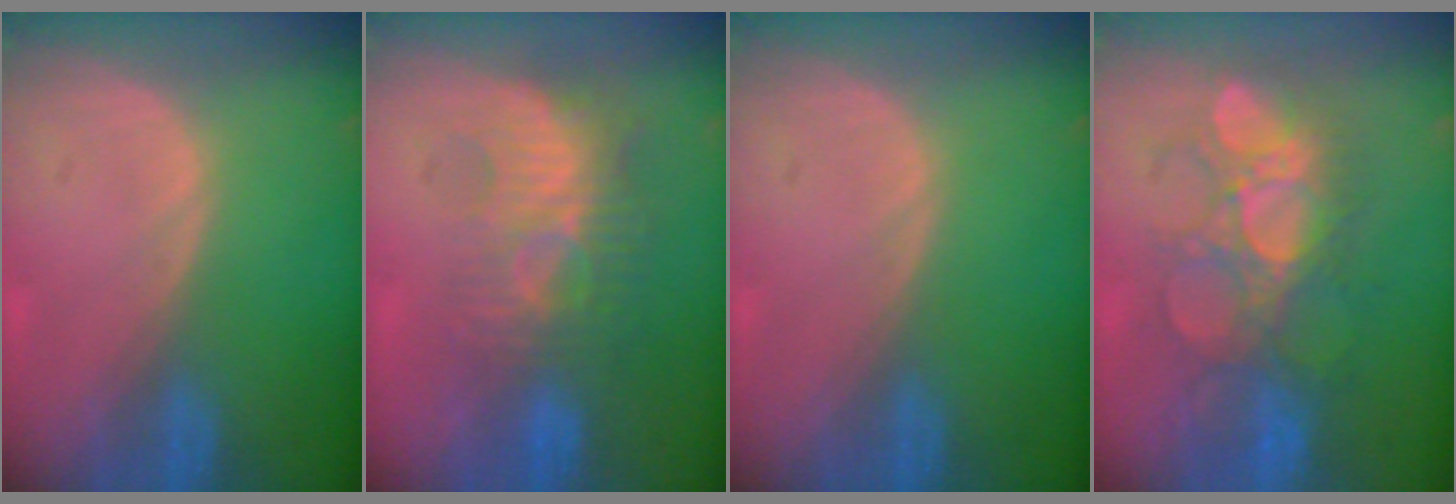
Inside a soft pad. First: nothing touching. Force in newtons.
{"total": 9.4, "press": 8.5, "slide": 4.1}
{"total": 0.0}
{"total": 9.0, "press": 8.9, "slide": 1.1}